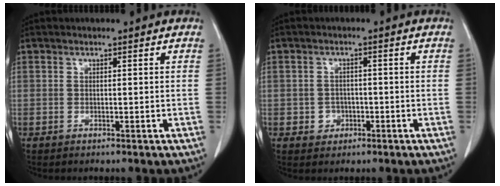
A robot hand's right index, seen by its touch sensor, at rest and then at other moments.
{"total": 2.5, "force": [-0.9, 2.3, 0.7], "torque": [-0.010, 0.006, -0.008]}